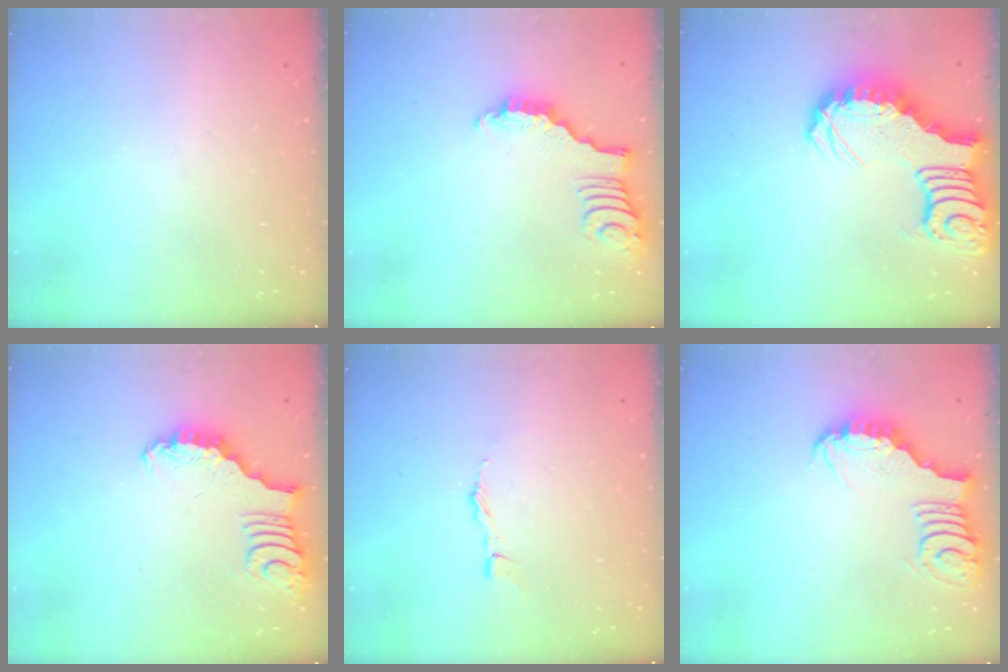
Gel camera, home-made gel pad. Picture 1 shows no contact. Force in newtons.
{"total": 2.9, "press": 2.8, "slide": 0.4}
{"total": 7.1, "press": 7.1, "slide": 1.0}
{"total": 3.0, "press": 2.9, "slide": 0.3}
{"total": 1.6, "press": 1.6, "slide": 0.1}
{"total": 3.6, "press": 3.6, "slide": 0.4}